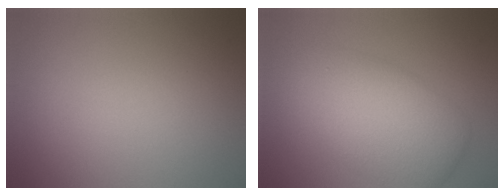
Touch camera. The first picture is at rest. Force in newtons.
{"total": 7.5, "press": 7.5, "slide": 0.2}